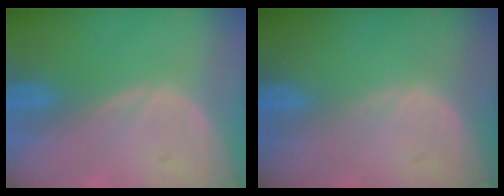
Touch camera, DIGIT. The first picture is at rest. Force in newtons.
{"total": 0.0}